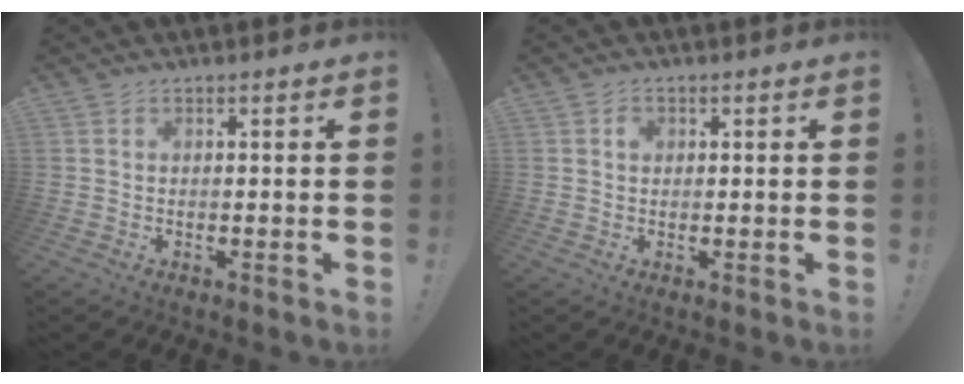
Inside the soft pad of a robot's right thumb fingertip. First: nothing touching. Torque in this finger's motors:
{"motor_torque": [0.23, 0.60, 0.50, -0.04, -0.02]}